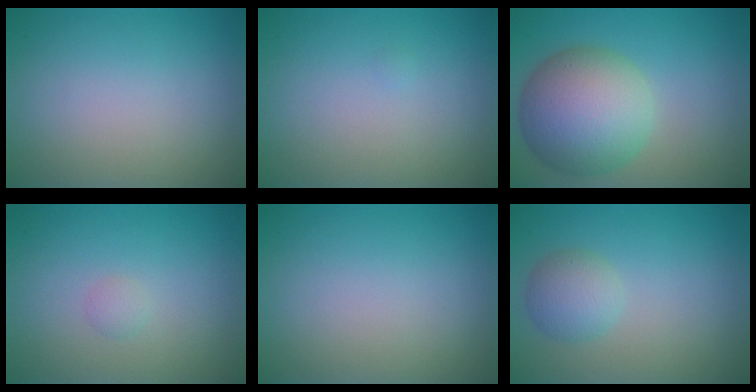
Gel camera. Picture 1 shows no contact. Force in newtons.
{"total": 0.0}
{"total": 9.4, "press": 9.4, "slide": 0.4}
{"total": 0.7, "press": 0.7, "slide": 0.0}
{"total": 0.0}
{"total": 2.7, "press": 2.7, "slide": 0.1}